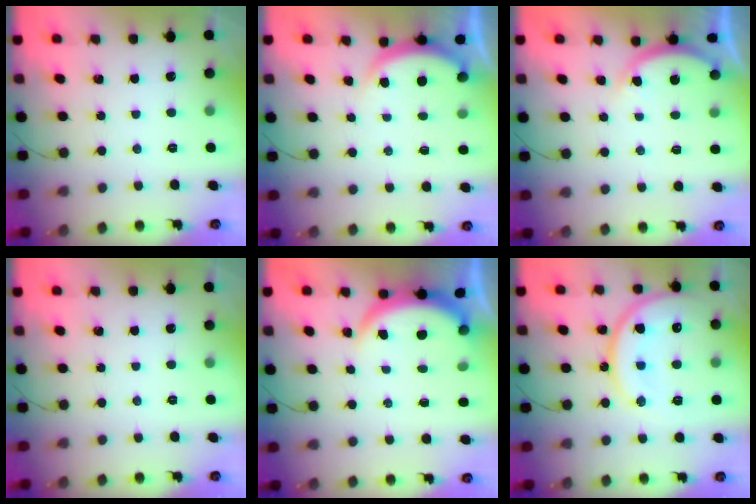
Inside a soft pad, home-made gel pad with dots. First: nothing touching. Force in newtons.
{"total": 3.6, "press": 3.5, "slide": 0.7}
{"total": 4.4, "press": 4.3, "slide": 0.7}
{"total": 0.0}
{"total": 4.0, "press": 3.9, "slide": 0.3}
{"total": 17.9, "press": 17.8, "slide": 1.5}